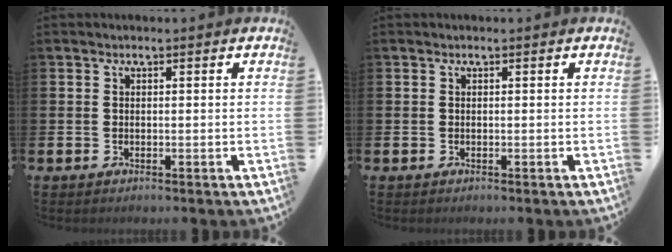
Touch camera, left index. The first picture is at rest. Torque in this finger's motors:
{"motor_torque": [-0.01, 0.02, 0.01, 0.00]}